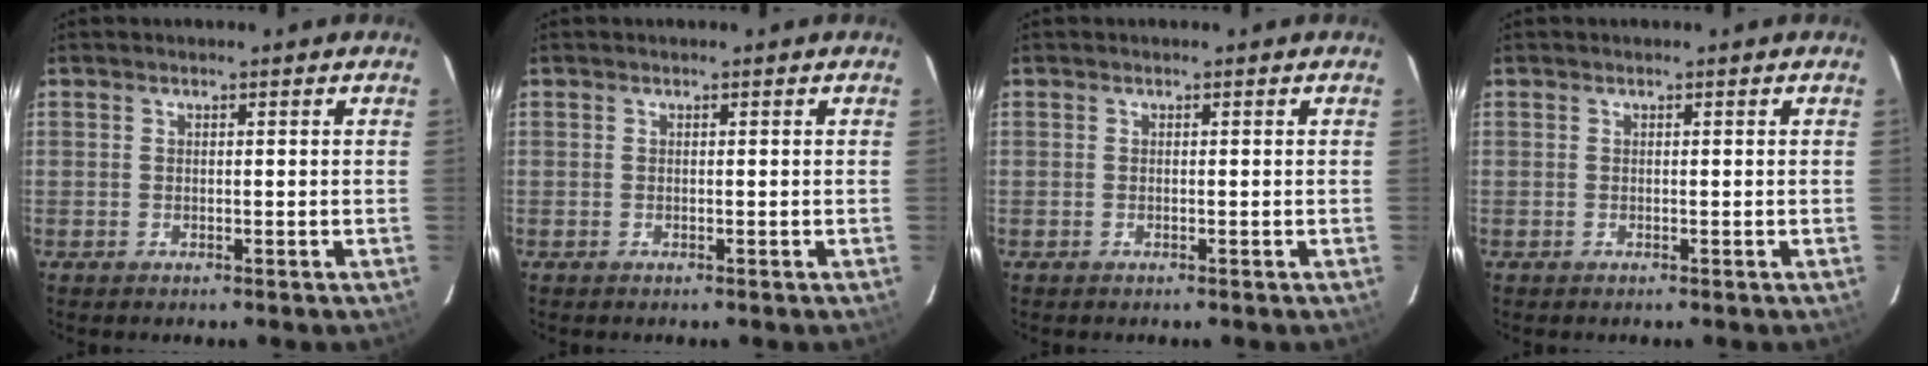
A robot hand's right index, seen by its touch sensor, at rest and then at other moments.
{"total": 0.0}
{"total": 0.0}
{"total": 0.0}